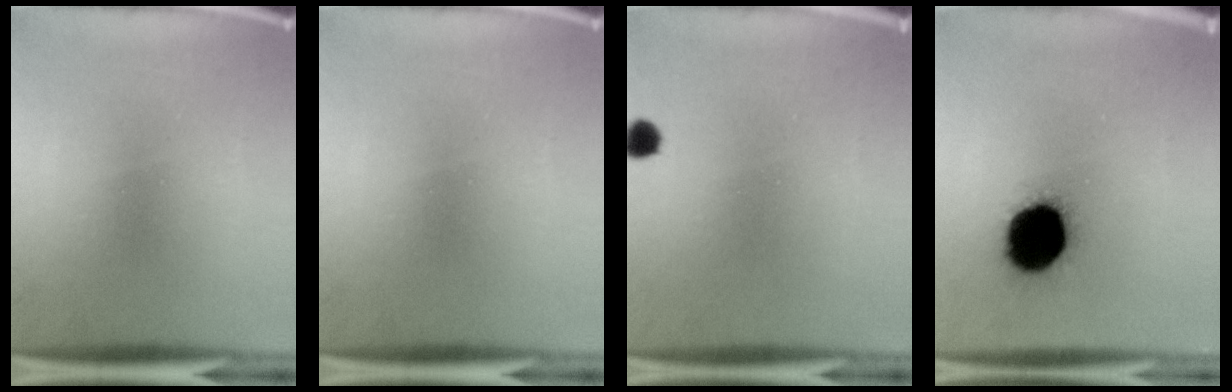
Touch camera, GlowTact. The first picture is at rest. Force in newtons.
{"total": 0.0}
{"total": 2.1}
{"total": 18.7}